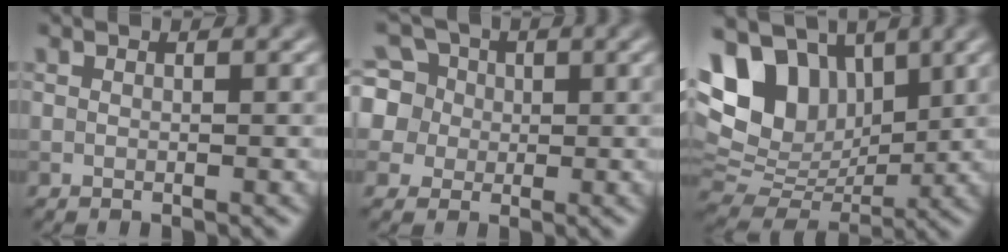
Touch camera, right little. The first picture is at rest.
{"total": 8.3, "force": [2.9, 7.2, 3.1], "torque": [-0.075, 0.040, 0.029]}
{"total": 10.6, "force": [4.9, 6.9, 6.4], "torque": [-0.138, 0.017, 0.089]}